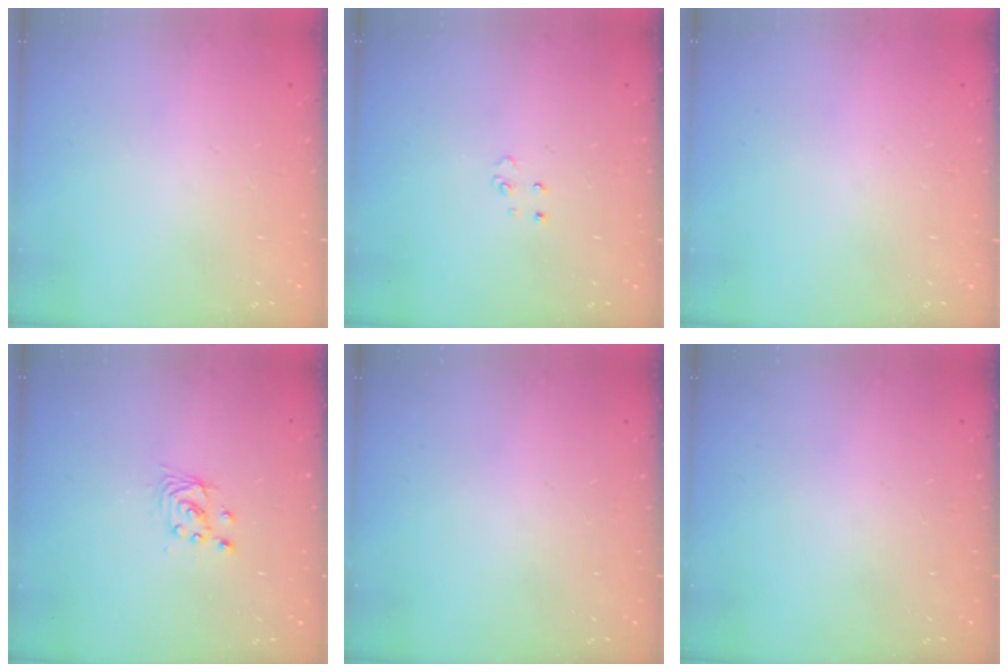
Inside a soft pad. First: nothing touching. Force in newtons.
{"total": 3.9, "press": 3.9, "slide": 0.3}
{"total": 0.0}
{"total": 2.9, "press": 2.9, "slide": 0.0}
{"total": 0.0}
{"total": 0.0}